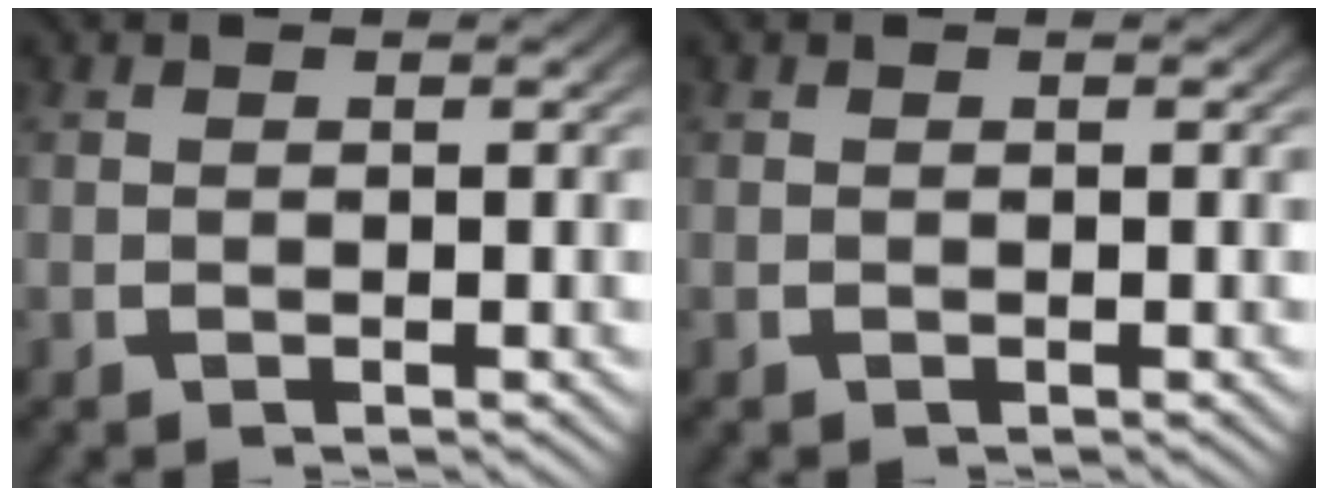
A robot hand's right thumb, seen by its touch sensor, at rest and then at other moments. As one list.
[{"total": 0.0}]